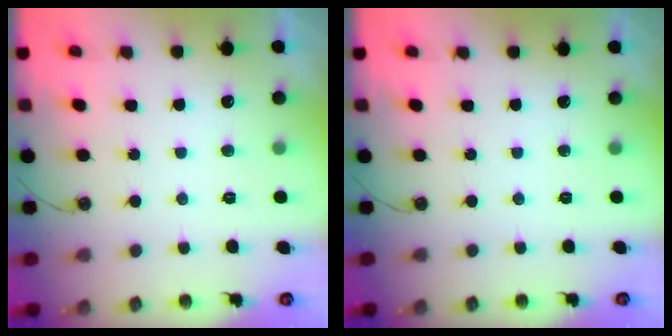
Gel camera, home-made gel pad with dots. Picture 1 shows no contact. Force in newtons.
{"total": 0.0}